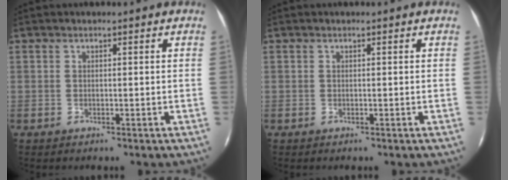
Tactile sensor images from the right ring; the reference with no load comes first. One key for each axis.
{"total": 0.0}